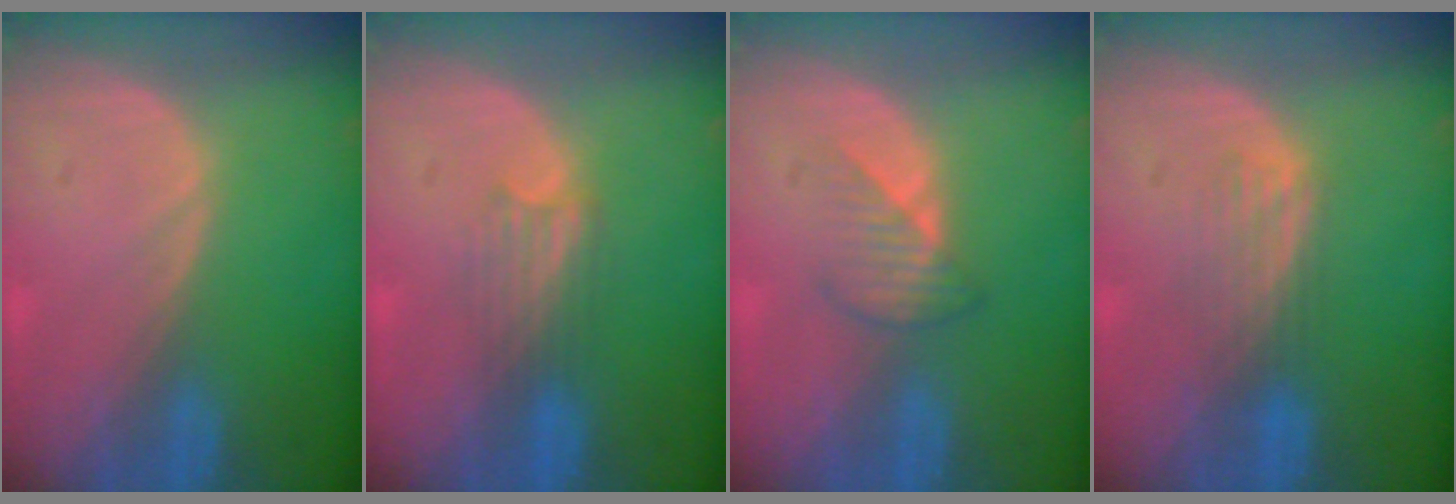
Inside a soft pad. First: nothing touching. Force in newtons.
{"total": 3.2, "press": 2.9, "slide": 1.4}
{"total": 3.4, "press": 3.2, "slide": 1.3}
{"total": 3.8, "press": 3.2, "slide": 2.0}